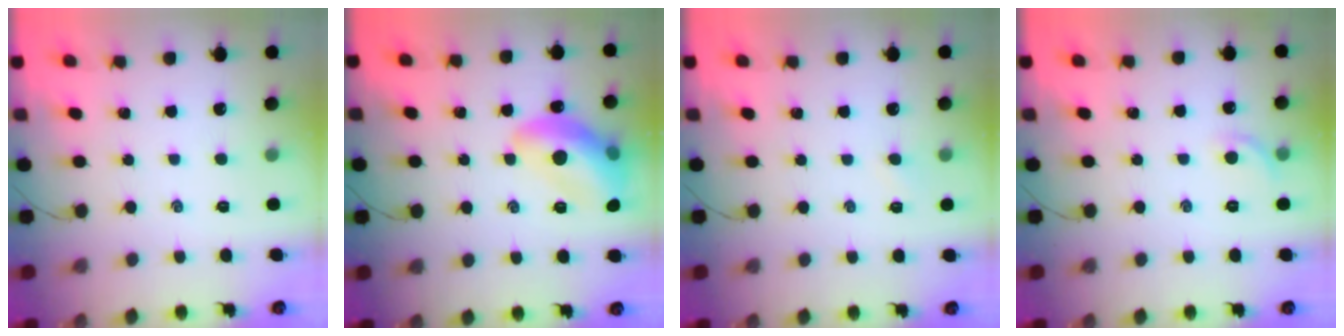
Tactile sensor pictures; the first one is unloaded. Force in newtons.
{"total": 15.0, "press": 14.9, "slide": 1.6}
{"total": 2.5, "press": 2.3, "slide": 0.8}
{"total": 4.7, "press": 4.5, "slide": 1.2}